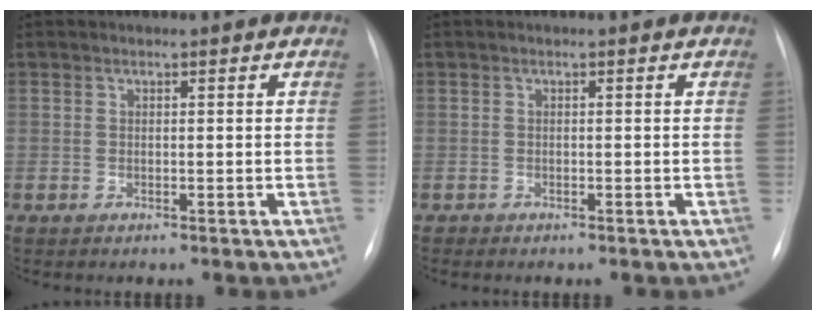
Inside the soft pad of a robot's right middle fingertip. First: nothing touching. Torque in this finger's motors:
{"motor_torque": [-0.39, 0.00, -0.05, -0.01]}